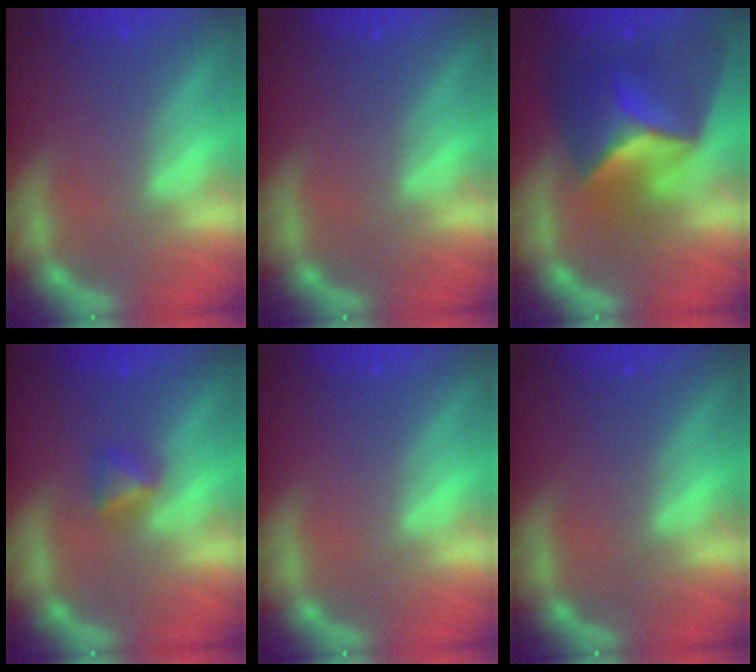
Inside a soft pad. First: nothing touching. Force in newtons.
{"total": 0.0}
{"total": 10.0}
{"total": 1.9}
{"total": 0.0}
{"total": 0.0}